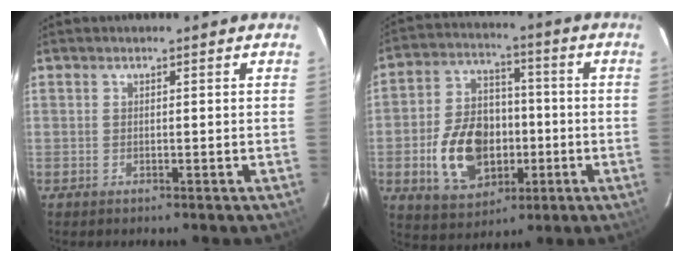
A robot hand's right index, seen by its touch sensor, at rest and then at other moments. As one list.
[{"total": 14.9, "force": [-3.6, 10.3, 10.2], "torque": [-0.219, 0.016, -0.046]}]